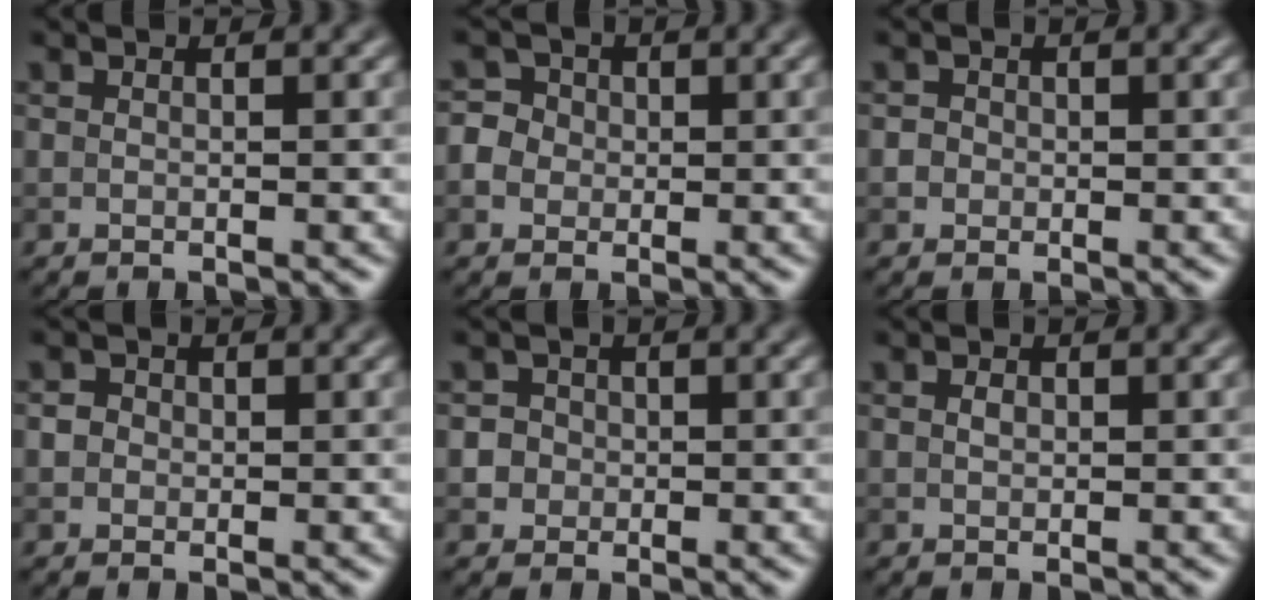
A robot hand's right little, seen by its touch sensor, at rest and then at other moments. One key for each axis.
{"total": 3.8, "fx": 0.2, "fy": 3.5, "fz": 1.4, "tx": -0.004, "ty": 0.027, "tz": -0.015}
{"total": 1.3, "fx": 0.1, "fy": 1.2, "fz": 0.4, "tx": 0.004, "ty": 0.003, "tz": -0.003}
{"total": 2.1, "fx": 0.5, "fy": 1.8, "fz": 0.8, "tx": 0.003, "ty": 0.012, "tz": -0.004}
{"total": 3.1, "fx": 0.3, "fy": 2.9, "fz": 1.1, "tx": 0.001, "ty": 0.021, "tz": -0.009}
{"total": 0.7, "fx": 0.1, "fy": 0.5, "fz": 0.4, "tx": -0.009, "ty": 0.001, "tz": 0.002}